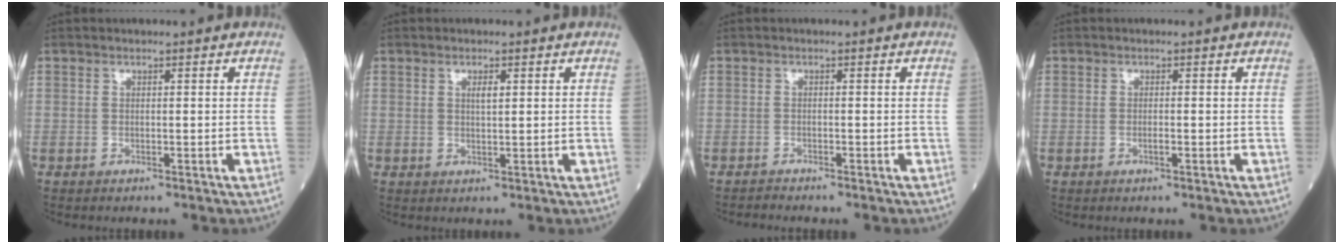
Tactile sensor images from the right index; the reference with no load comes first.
{"total": 1.5, "force": [0.6, 0.3, 1.3], "torque": [-0.022, -0.001, 0.009]}
{"total": 1.1, "force": [-1.1, -0.4, -0.2], "torque": [-0.002, -0.005, -0.020]}
{"total": 0.7, "force": [-0.2, 0.1, 0.6], "torque": [-0.015, 0.000, -0.003]}